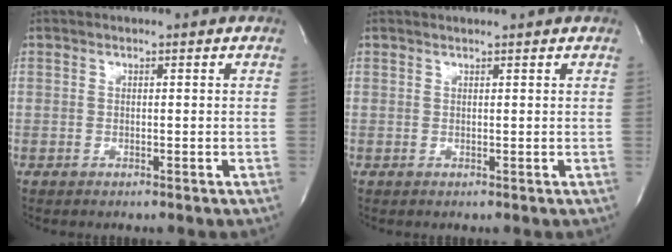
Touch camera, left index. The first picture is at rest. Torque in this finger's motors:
{"motor_torque": [0.07, -0.15, -0.02, 0.00]}